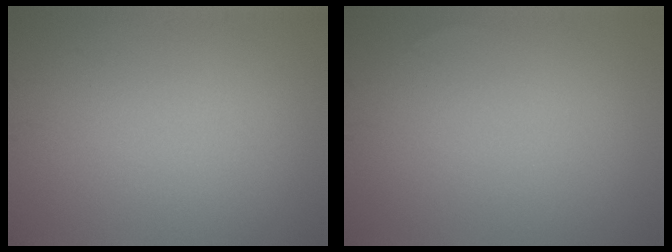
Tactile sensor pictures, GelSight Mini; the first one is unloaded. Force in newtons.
{"total": 0.0}